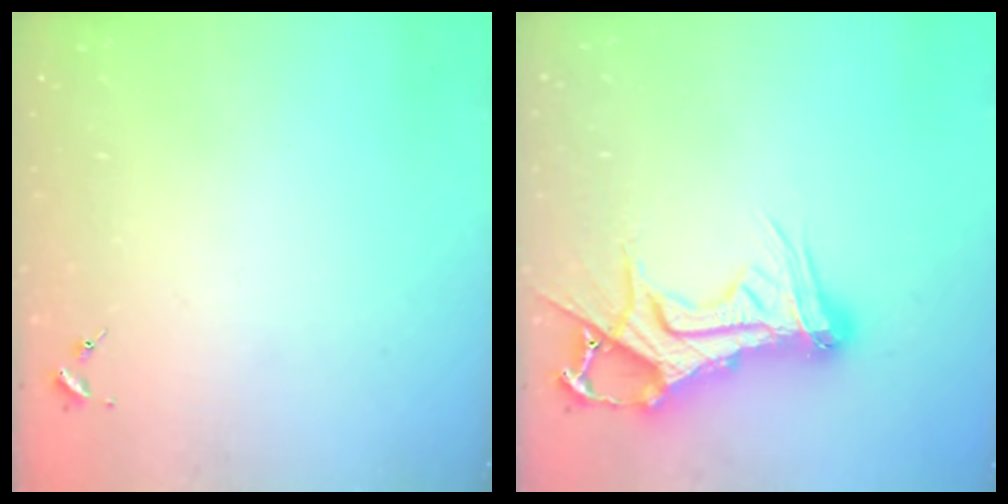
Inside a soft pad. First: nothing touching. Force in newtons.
{"total": 16.2, "press": 16.2, "slide": 1.4}